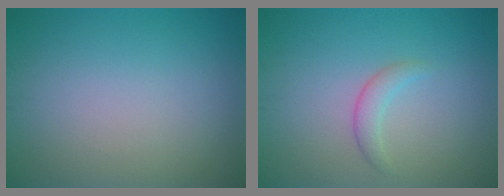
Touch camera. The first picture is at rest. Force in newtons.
{"total": 1.6, "press": 1.6, "slide": 0.2}